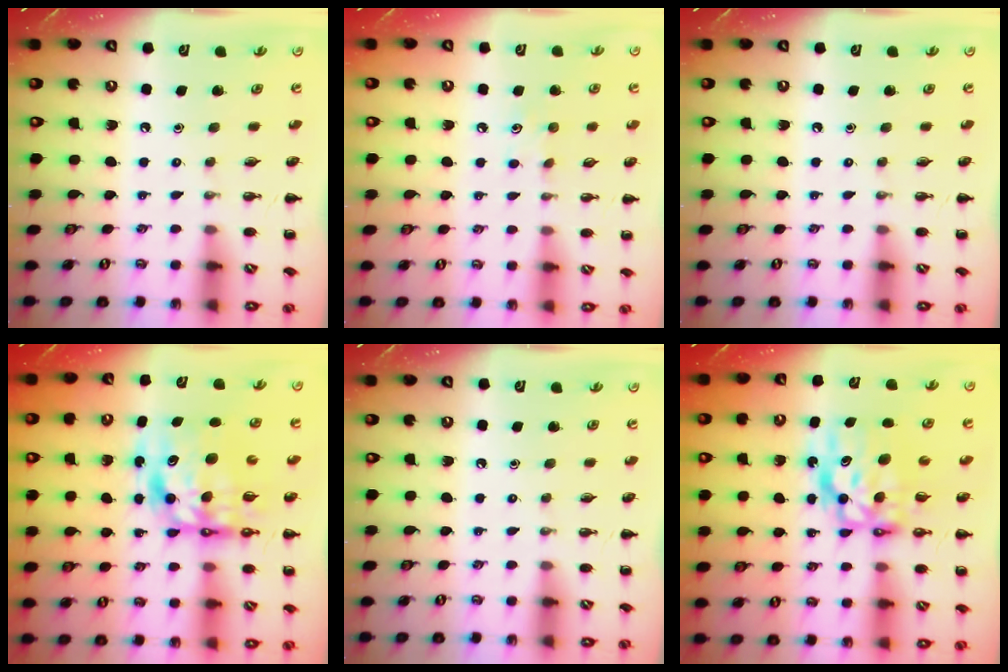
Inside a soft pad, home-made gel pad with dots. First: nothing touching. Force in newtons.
{"total": 5.3, "press": 5.1, "slide": 1.4}
{"total": 0.0}
{"total": 10.4, "press": 10.0, "slide": 2.8}
{"total": 0.0}
{"total": 8.9, "press": 8.6, "slide": 2.3}